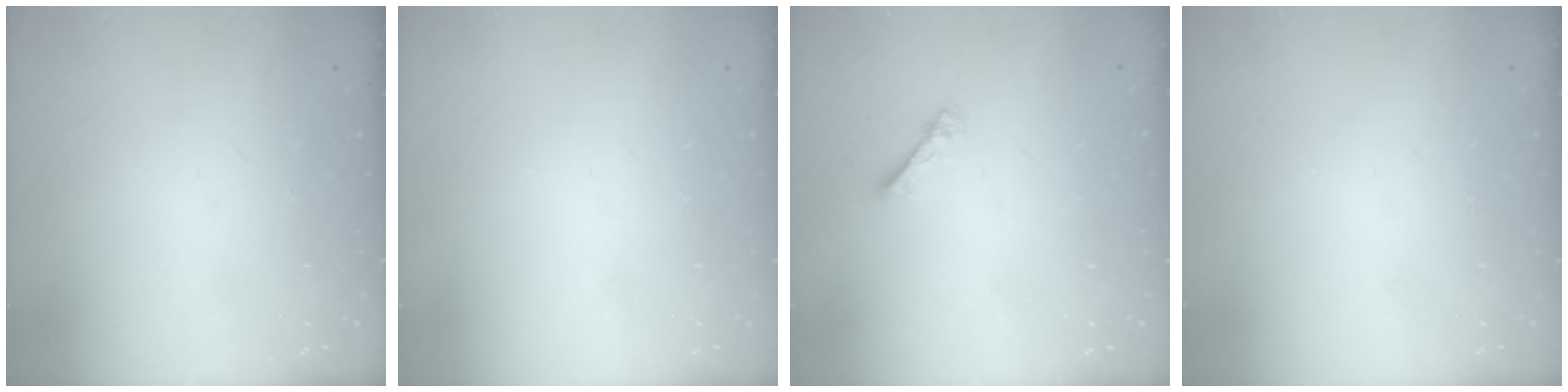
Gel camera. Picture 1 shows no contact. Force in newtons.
{"total": 0.0}
{"total": 2.3, "press": 2.3, "slide": 0.3}
{"total": 0.0}